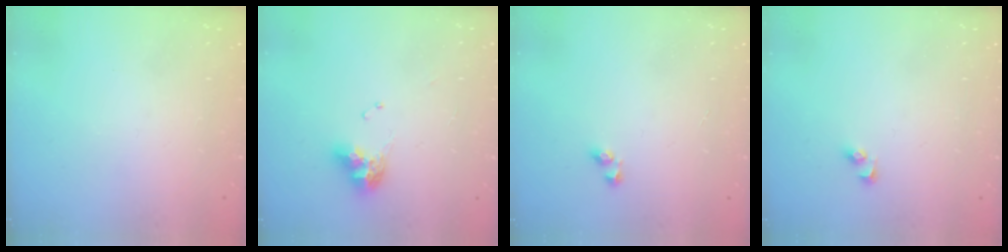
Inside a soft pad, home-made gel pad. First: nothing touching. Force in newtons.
{"total": 8.8, "press": 8.7, "slide": 1.1}
{"total": 2.2, "press": 1.9, "slide": 1.1}
{"total": 2.3, "press": 2.3, "slide": 0.2}